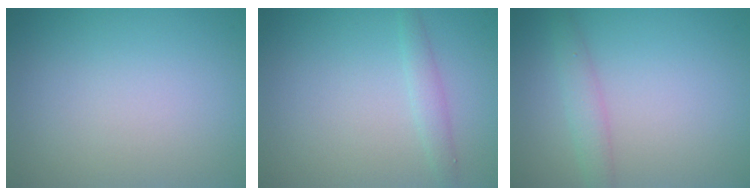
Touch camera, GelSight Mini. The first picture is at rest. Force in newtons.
{"total": 1.4, "press": 1.4, "slide": 0.1}
{"total": 1.9, "press": 1.9, "slide": 0.1}